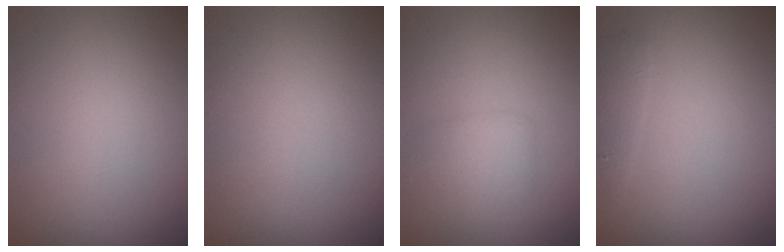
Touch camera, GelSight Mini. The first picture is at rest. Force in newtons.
{"total": 0.0}
{"total": 1.7, "press": 1.7, "slide": 0.0}
{"total": 1.2, "press": 1.2, "slide": 0.1}